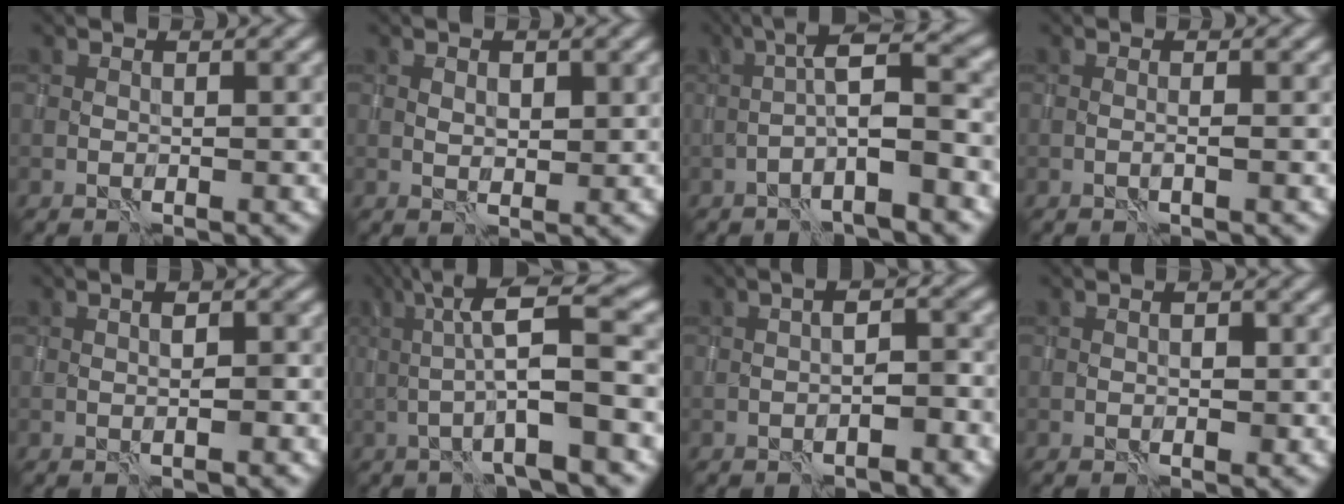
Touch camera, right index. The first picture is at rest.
{"total": 1.5, "force": [0.7, 0.8, 1.0], "torque": [-0.016, -0.004, 0.014]}
{"total": 5.7, "force": [-1.4, 0.7, 5.4], "torque": [-0.084, 0.023, -0.032]}
{"total": 0.7, "force": [0.0, 0.0, 0.7], "torque": [-0.010, -0.001, -0.003]}
{"total": 2.4, "force": [0.3, 0.6, 2.3], "torque": [-0.003, 0.003, 0.001]}
{"total": 8.6, "force": [0.4, 1.4, 8.4], "torque": [-0.128, 0.026, 0.002]}
{"total": 2.9, "force": [-1.1, 0.7, 2.6], "torque": [-0.036, 0.008, -0.015]}
{"total": 1.1, "force": [-0.1, 0.6, 0.9], "torque": [-0.010, 0.001, -0.001]}